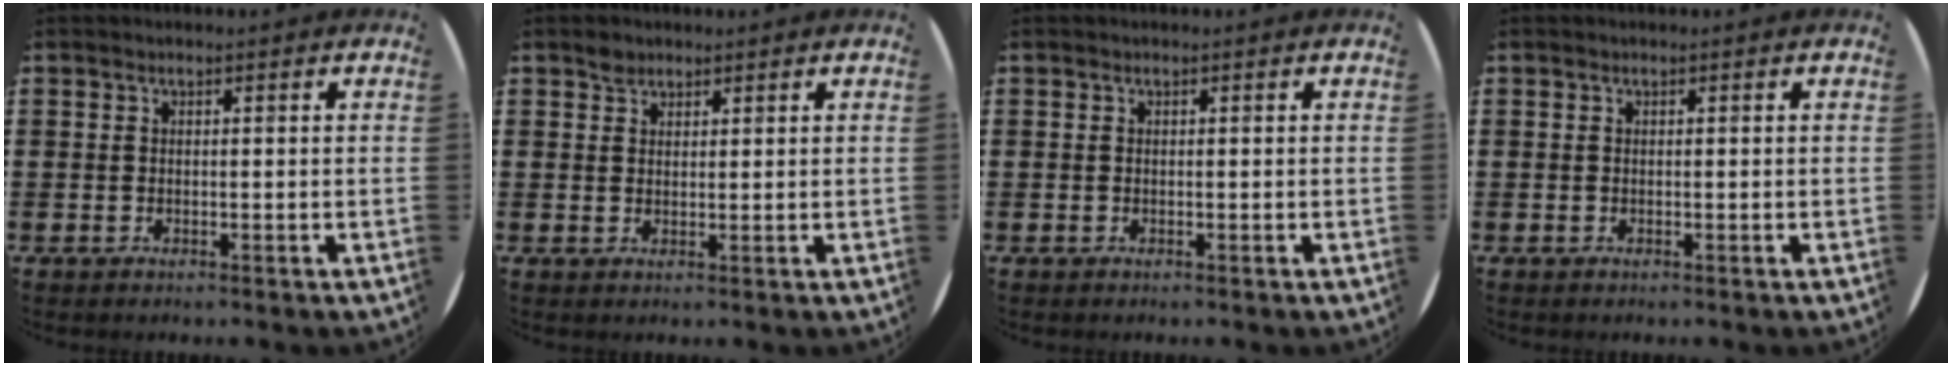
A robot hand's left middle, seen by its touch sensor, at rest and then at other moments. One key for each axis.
{"total": 1.8, "fx": 1.5, "fy": 1.0, "fz": 0.1, "tx": 0.004, "ty": -0.001, "tz": 0.028}
{"total": 0.0}
{"total": 0.0}